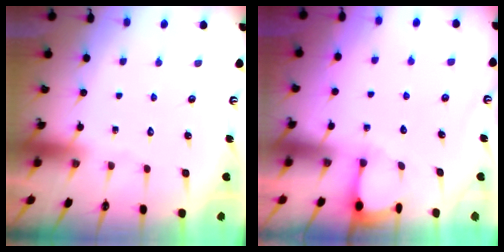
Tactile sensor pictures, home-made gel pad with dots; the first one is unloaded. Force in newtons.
{"total": 2.0, "press": 2.0, "slide": 0.3}